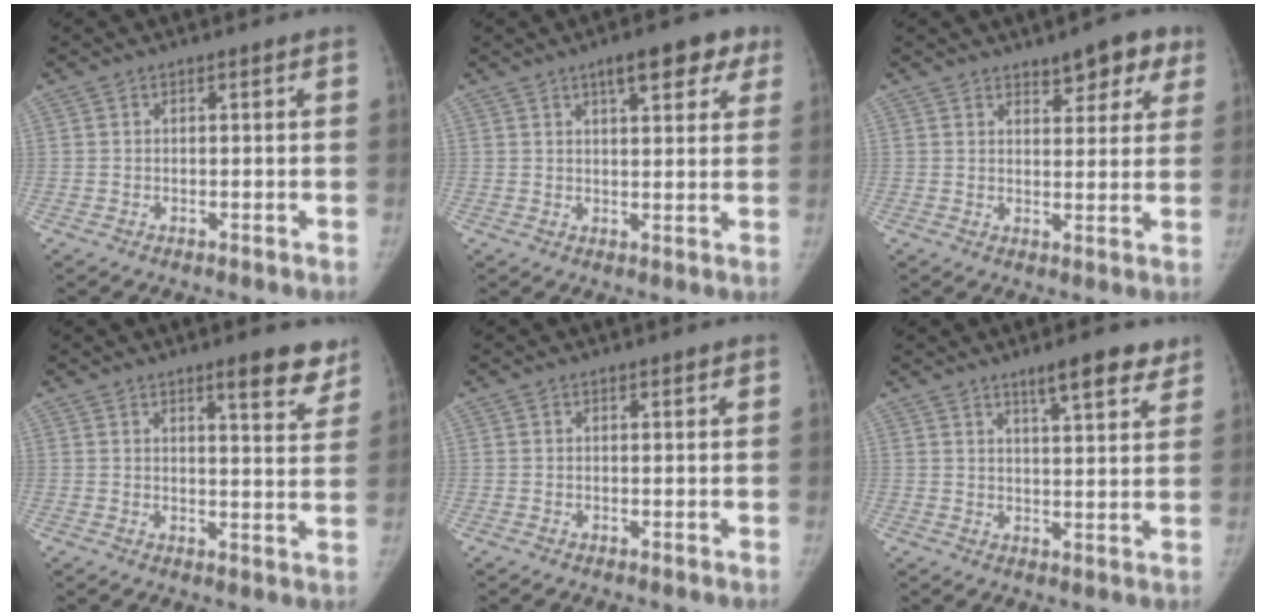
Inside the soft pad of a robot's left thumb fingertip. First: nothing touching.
{"total": 8.9, "force": [5.1, 3.5, 6.4], "torque": [-0.056, -0.011, 0.065]}
{"total": 7.1, "force": [4.6, 3.4, 4.2], "torque": [-0.016, -0.020, 0.058]}
{"total": 8.0, "force": [5.7, 2.0, 5.2], "torque": [-0.040, -0.035, 0.073]}
{"total": 0.6, "force": [0.5, 0.2, 0.2], "torque": [-0.004, -0.003, 0.007]}
{"total": 8.1, "force": [5.8, 1.9, 5.4], "torque": [-0.057, -0.030, 0.083]}